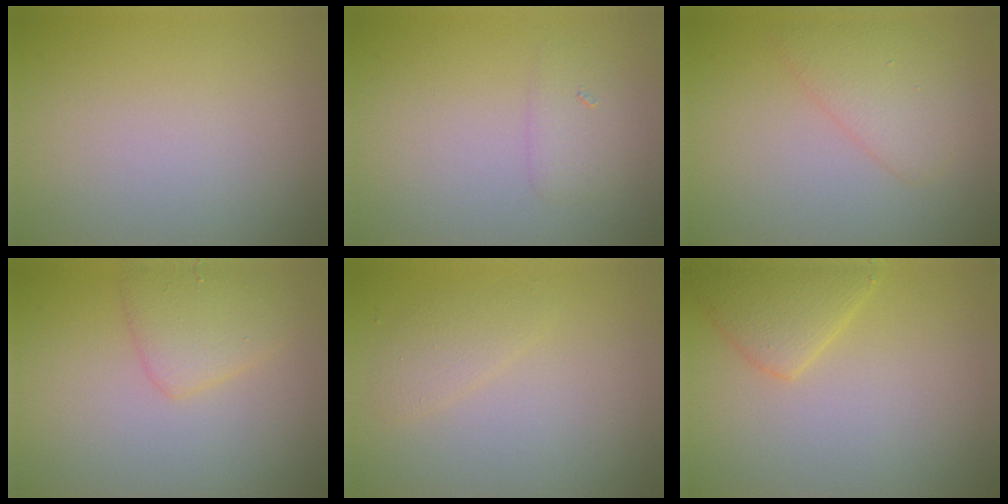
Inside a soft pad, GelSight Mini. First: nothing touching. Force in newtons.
{"total": 1.5, "press": 1.5, "slide": 0.1}
{"total": 3.0, "press": 3.0, "slide": 0.2}
{"total": 2.9, "press": 2.9, "slide": 0.1}
{"total": 1.3, "press": 1.3, "slide": 0.0}
{"total": 3.1, "press": 3.1, "slide": 0.2}